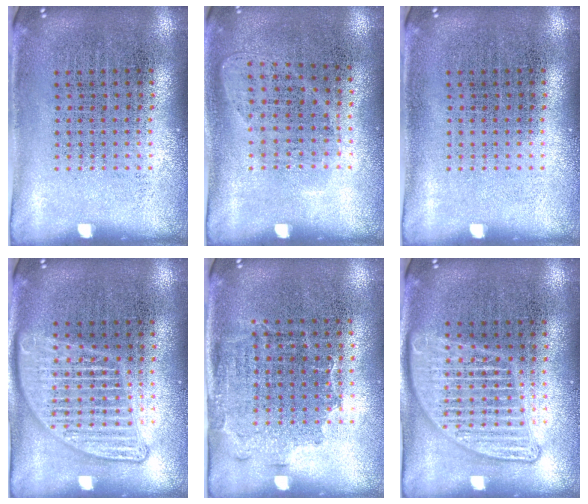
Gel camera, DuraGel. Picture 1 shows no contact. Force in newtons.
{"total": 1.0, "press": 0.8, "slide": 0.5}
{"total": 0.0}
{"total": 2.1, "press": 2.1, "slide": 0.2}
{"total": 1.6, "press": 1.3, "slide": 1.0}
{"total": 2.1, "press": 2.1, "slide": 0.2}